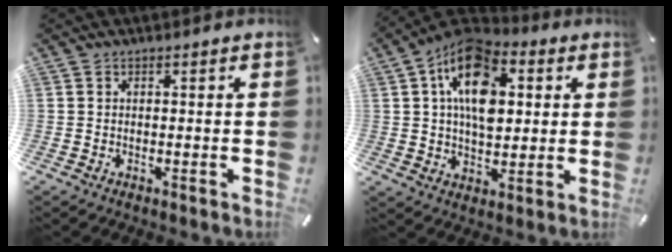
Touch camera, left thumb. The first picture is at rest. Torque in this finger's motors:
{"motor_torque": [2.32, 2.32, 1.46, -1.30, 0.73]}